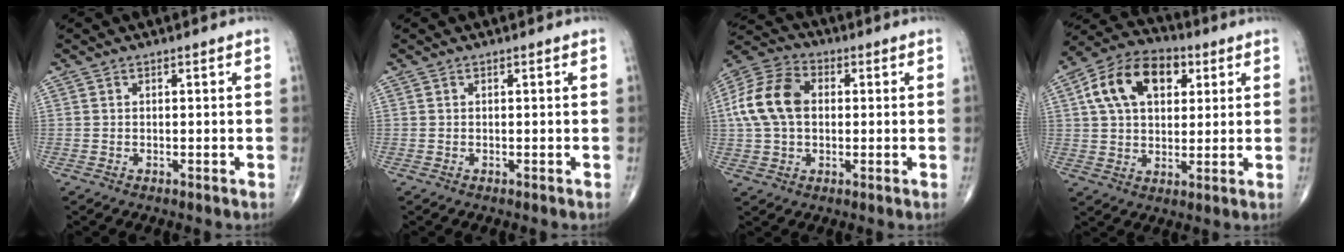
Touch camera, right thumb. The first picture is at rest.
{"total": 0.0}
{"total": 13.0, "force": [1.3, 8.9, 9.4], "torque": [-0.185, 0.027, 0.017]}
{"total": 15.3, "force": [5.0, 9.8, 10.6], "torque": [-0.164, 0.009, 0.079]}